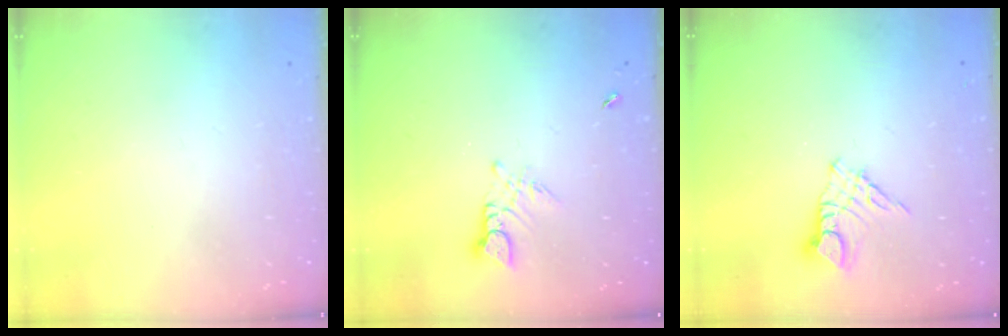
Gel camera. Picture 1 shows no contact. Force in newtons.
{"total": 3.0, "press": 2.9, "slide": 0.4}
{"total": 6.7, "press": 6.7, "slide": 0.5}